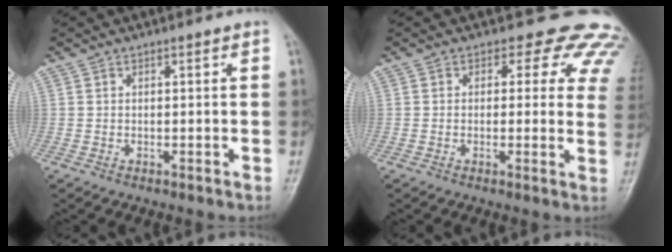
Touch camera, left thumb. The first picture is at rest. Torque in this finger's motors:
{"motor_torque": [0.51, 0.32, 0.35, -0.22, 0.10]}